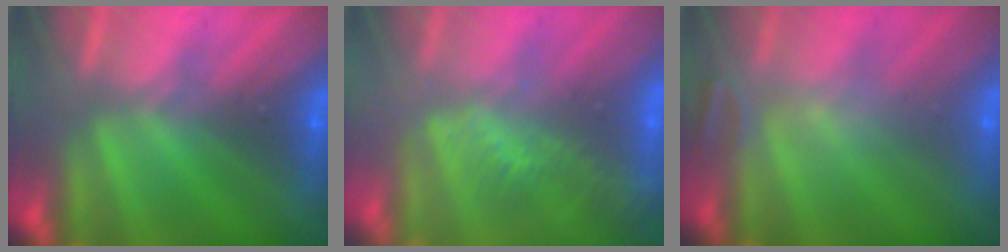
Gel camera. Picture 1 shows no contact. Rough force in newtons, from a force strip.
{"total": 2.9}
{"total": 2.4}